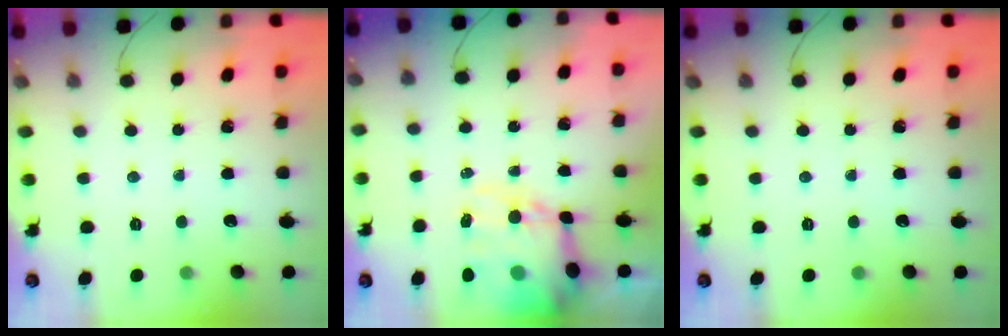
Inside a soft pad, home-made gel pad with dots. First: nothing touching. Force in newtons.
{"total": 17.5, "press": 17.0, "slide": 4.2}
{"total": 0.0}